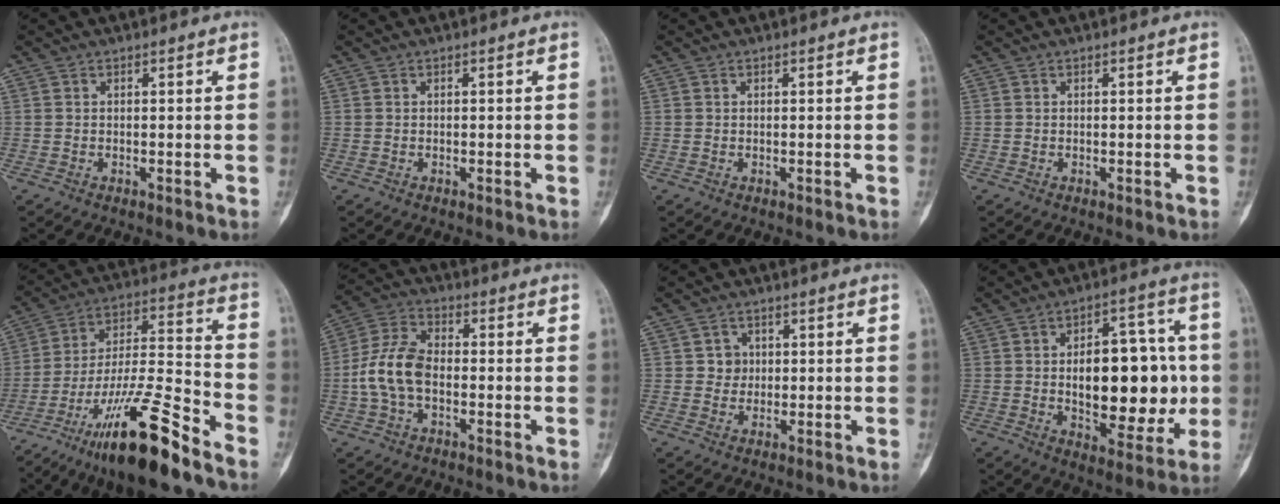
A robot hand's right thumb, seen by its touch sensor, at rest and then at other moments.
{"total": 0.0}
{"total": 0.0}
{"total": 0.0}
{"total": 20.4, "force": [-13.7, 3.6, 14.7], "torque": [-0.280, 0.071, -0.237]}
{"total": 10.1, "force": [-1.6, 6.2, 7.8], "torque": [-0.160, 0.031, -0.038]}
{"total": 3.2, "force": [0.5, 3.0, 0.8], "torque": [0.008, 0.004, 0.005]}
{"total": 20.3, "force": [-0.8, 10.8, 17.2], "torque": [-0.201, 0.016, -0.001]}